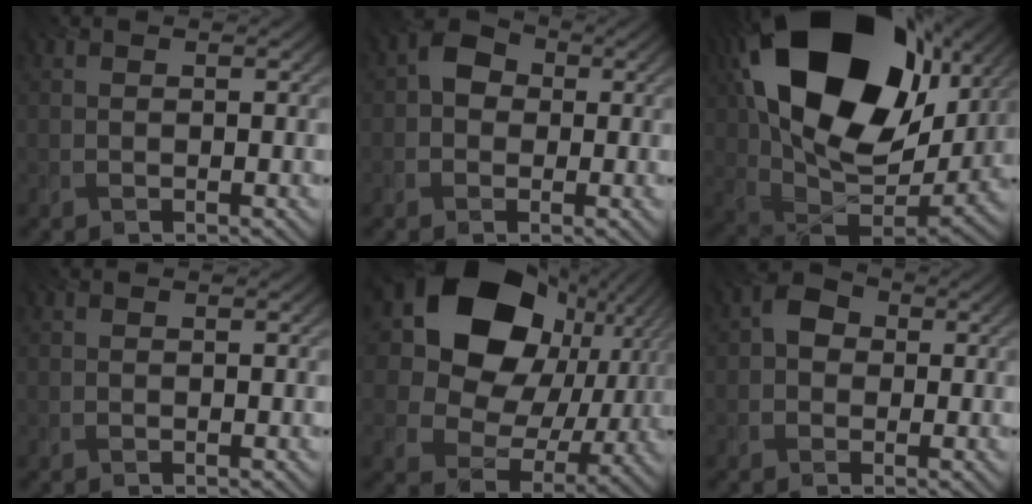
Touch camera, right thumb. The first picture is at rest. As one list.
[{"total": 3.7, "force": [0.0, 3.2, 1.9], "torque": [-0.034, 0.006, -0.011]}, {"total": 24.1, "force": [8.9, 15.6, 16.0], "torque": [-0.335, 0.024, 0.163]}, {"total": 0.0}, {"total": 17.6, "force": [5.6, 13.2, 10.2], "torque": [-0.186, 0.007, 0.103]}, {"total": 3.2, "force": [-0.1, 2.7, 1.6], "torque": [-0.028, 0.005, -0.012]}]